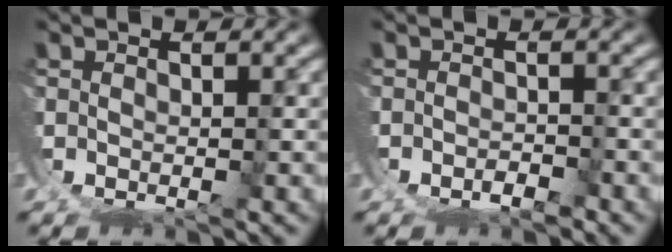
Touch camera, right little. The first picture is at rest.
{"total": 1.2, "force": [-0.9, -0.8, 0.2], "torque": [0.006, 0.001, -0.017]}